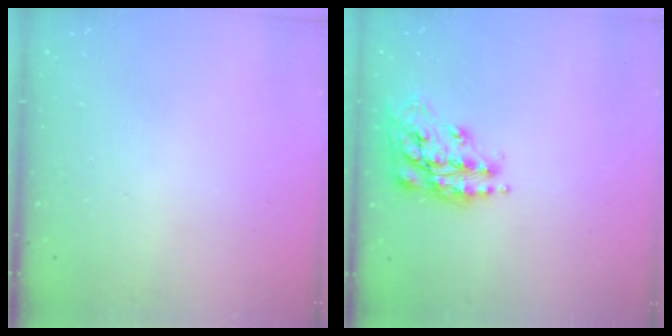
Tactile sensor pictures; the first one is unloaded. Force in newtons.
{"total": 14.8, "press": 14.7, "slide": 1.5}